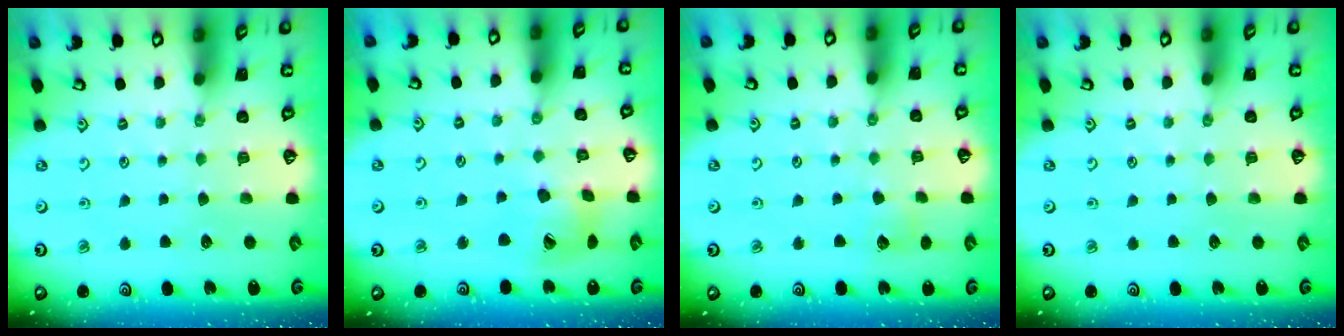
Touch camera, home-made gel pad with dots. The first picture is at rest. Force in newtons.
{"total": 13.2, "press": 13.2, "slide": 1.5}
{"total": 5.6, "press": 5.6, "slide": 0.6}
{"total": 0.0}